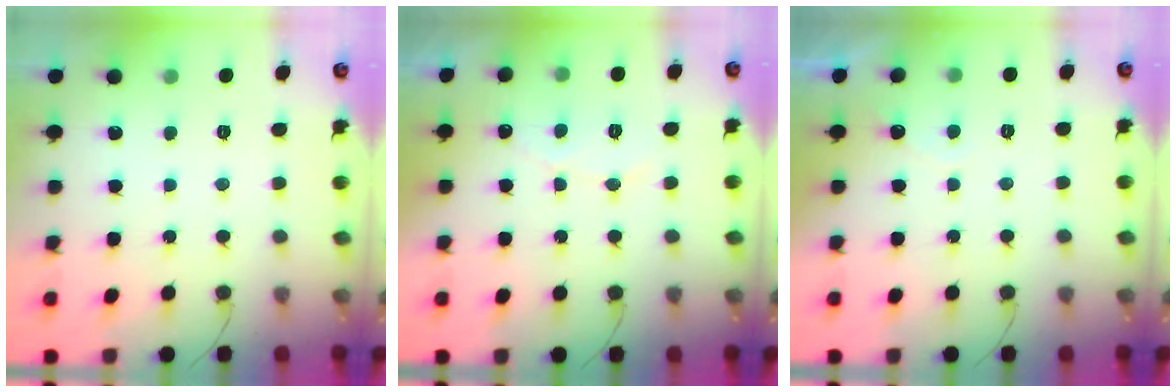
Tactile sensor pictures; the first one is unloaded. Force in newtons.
{"total": 5.7, "press": 5.7, "slide": 0.4}
{"total": 3.2, "press": 3.2, "slide": 0.1}